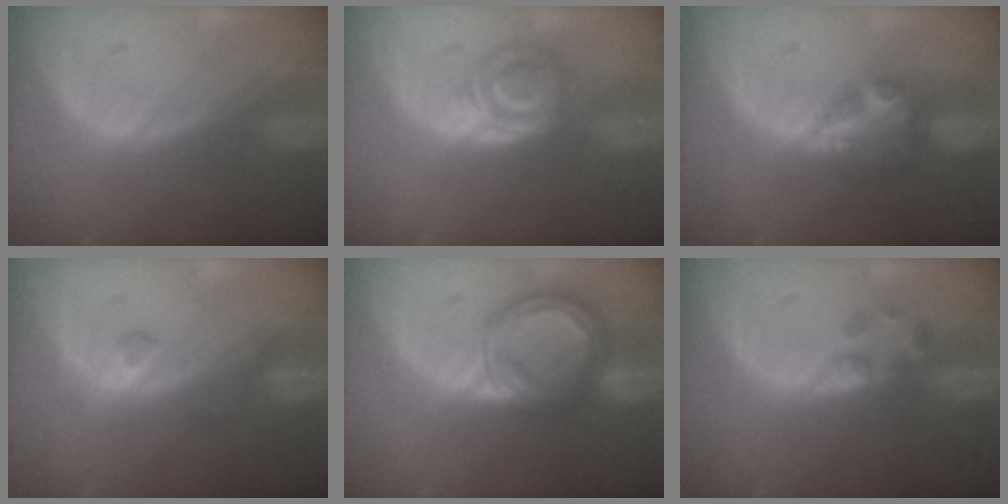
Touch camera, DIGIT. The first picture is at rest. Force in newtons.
{"total": 5.5, "press": 5.2, "slide": 1.7}
{"total": 6.1, "press": 5.4, "slide": 2.8}
{"total": 1.8, "press": 1.8, "slide": 0.1}
{"total": 8.6, "press": 8.6, "slide": 0.6}
{"total": 2.6, "press": 2.4, "slide": 0.9}